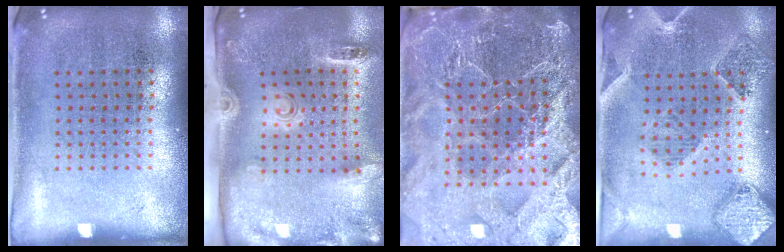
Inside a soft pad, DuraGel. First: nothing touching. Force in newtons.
{"total": 2.8, "press": 1.9, "slide": 2.1}
{"total": 6.3, "press": 5.5, "slide": 3.2}
{"total": 1.6, "press": 1.6, "slide": 0.3}